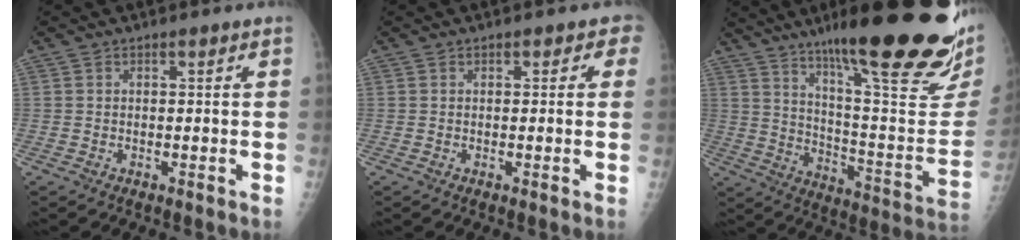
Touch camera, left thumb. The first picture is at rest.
{"total": 2.0, "force": [0.8, 1.4, 1.1], "torque": [0.015, 0.003, 0.002]}
{"total": 32.2, "force": [20.3, 5.8, 24.3], "torque": [-0.287, -0.074, 0.302]}